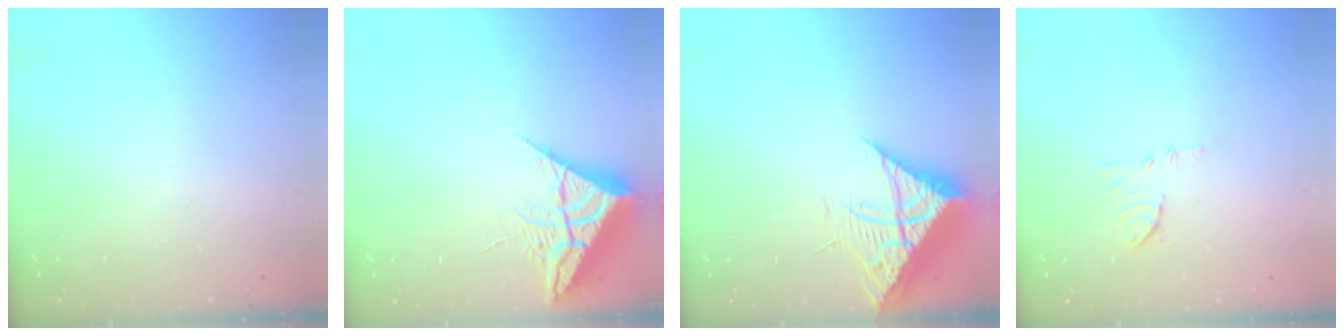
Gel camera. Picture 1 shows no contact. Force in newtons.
{"total": 7.1, "press": 7.1, "slide": 0.4}
{"total": 11.8, "press": 11.7, "slide": 1.2}
{"total": 7.5, "press": 7.5, "slide": 0.8}